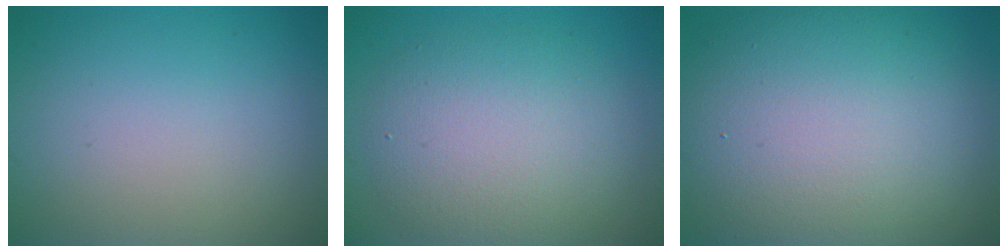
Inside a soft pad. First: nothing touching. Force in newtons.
{"total": 6.1, "press": 6.1, "slide": 0.3}
{"total": 14.9, "press": 14.9, "slide": 0.8}